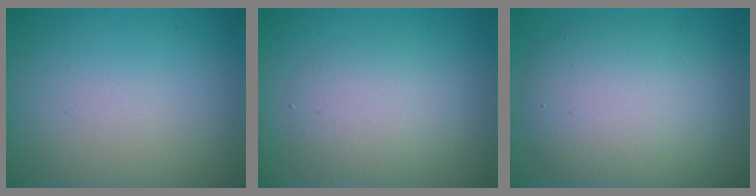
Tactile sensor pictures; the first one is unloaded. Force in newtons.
{"total": 3.2, "press": 3.2, "slide": 0.1}
{"total": 7.1, "press": 7.1, "slide": 0.6}